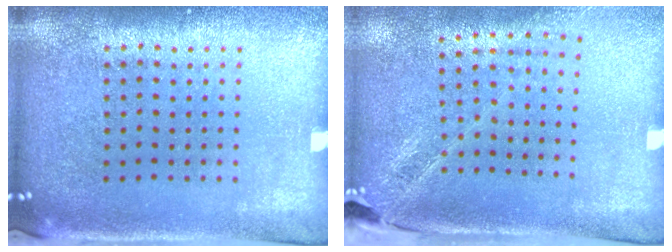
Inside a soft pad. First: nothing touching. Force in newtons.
{"total": 1.7, "press": 1.5, "slide": 0.8}